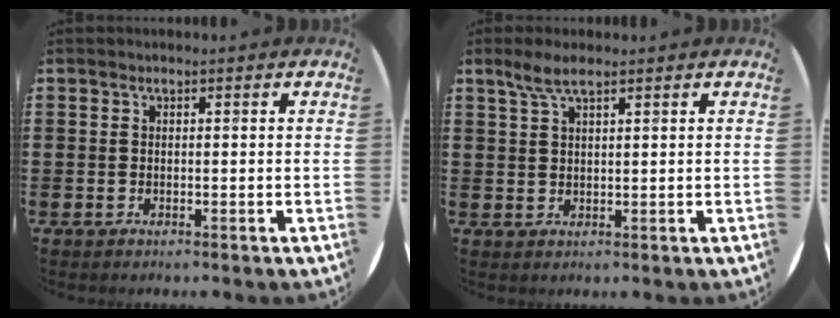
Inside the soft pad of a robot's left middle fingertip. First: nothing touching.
{"total": 3.4, "force": [2.4, 0.7, 2.3], "torque": [-0.049, 0.005, 0.043]}